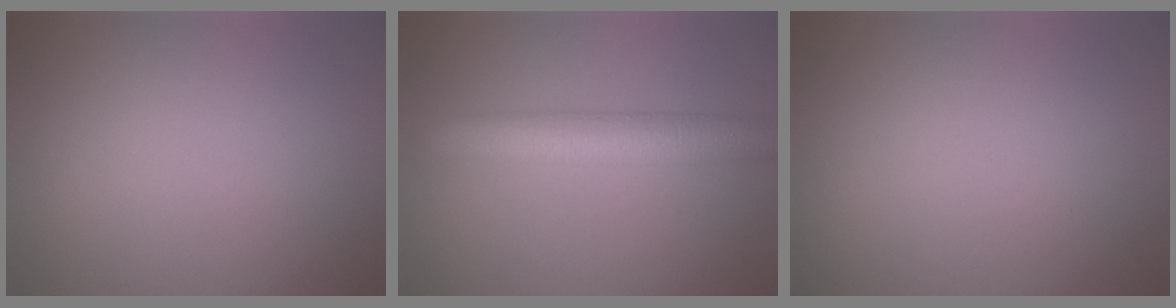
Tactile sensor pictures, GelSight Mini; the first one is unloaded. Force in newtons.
{"total": 5.9, "press": 5.9, "slide": 0.1}
{"total": 0.0}